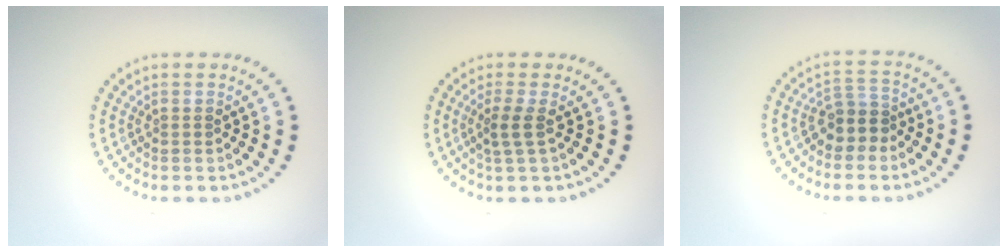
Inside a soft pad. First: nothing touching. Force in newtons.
{"total": 1.9, "press": 1.4, "slide": 1.4}
{"total": 2.7, "press": 2.2, "slide": 1.5}